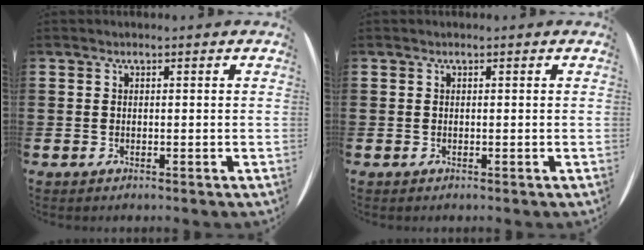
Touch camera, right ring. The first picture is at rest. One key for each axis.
{"total": 0.0}